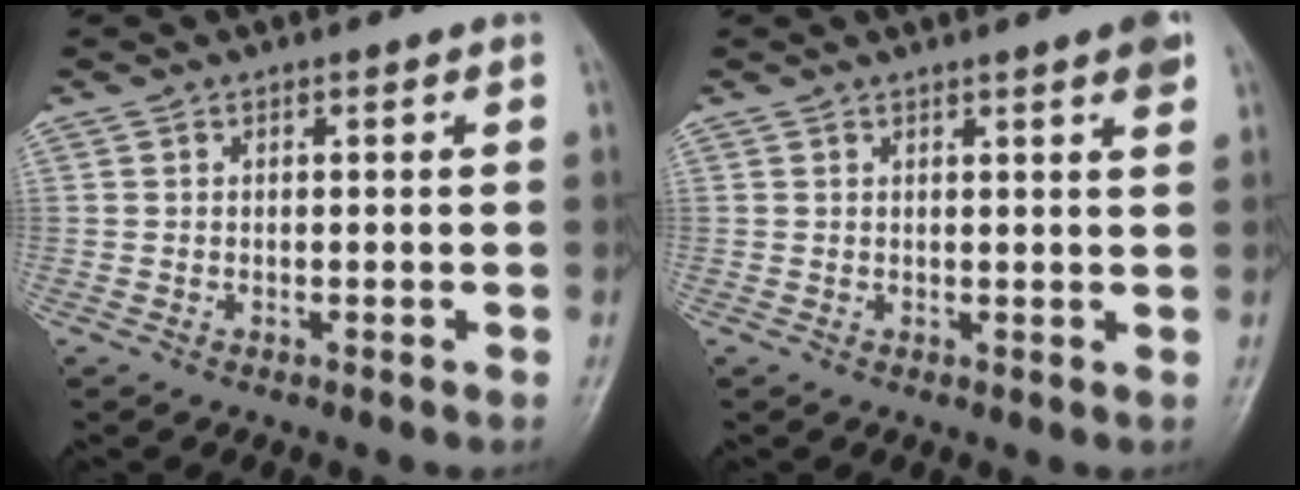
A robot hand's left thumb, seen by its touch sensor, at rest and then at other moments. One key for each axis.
{"total": 3.4, "fx": 2.0, "fy": 0.3, "fz": 2.7, "tx": -0.031, "ty": -0.006, "tz": 0.022}